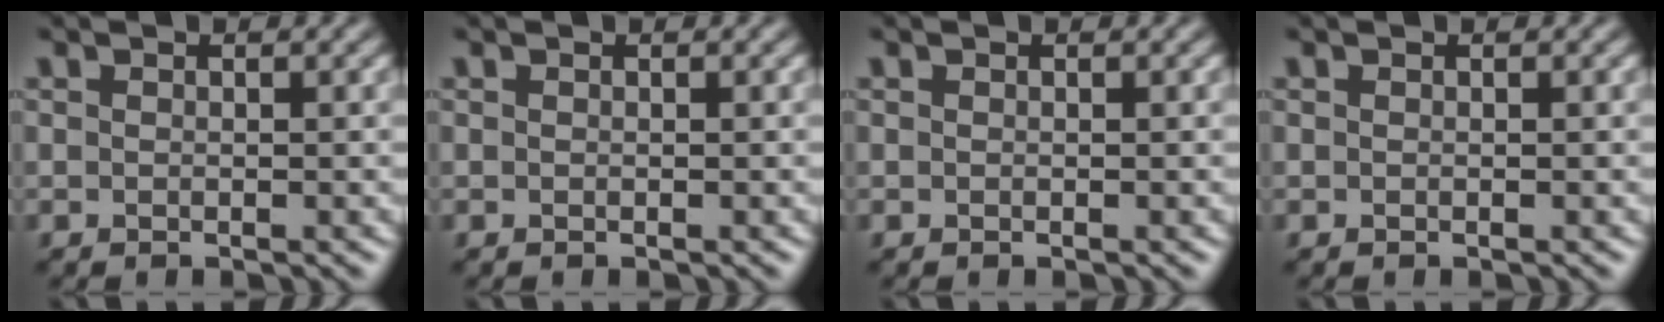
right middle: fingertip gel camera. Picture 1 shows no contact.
{"total": 0.0}
{"total": 0.0}
{"total": 0.0}